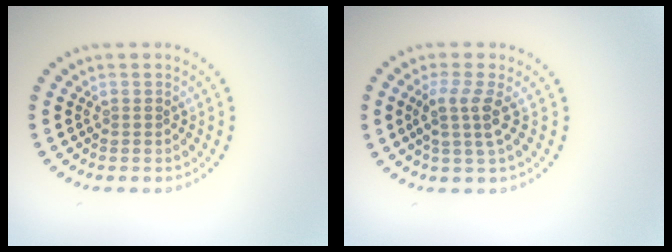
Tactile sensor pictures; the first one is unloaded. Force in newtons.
{"total": 2.7, "press": 2.1, "slide": 1.6}